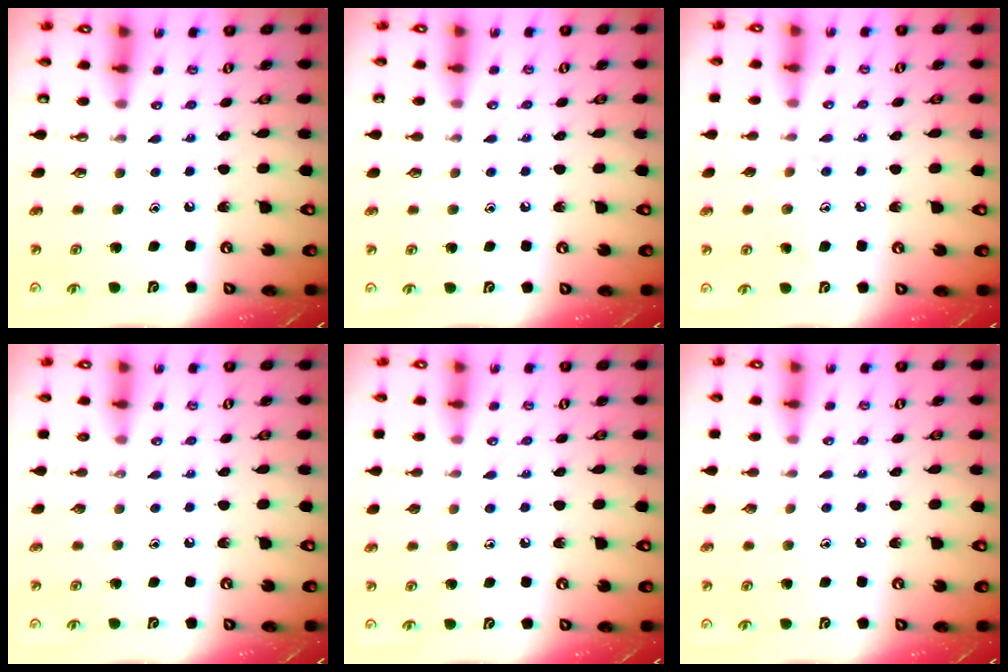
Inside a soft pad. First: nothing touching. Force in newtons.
{"total": 2.7, "press": 2.6, "slide": 0.3}
{"total": 7.0, "press": 7.0, "slide": 0.6}
{"total": 0.0}
{"total": 6.8, "press": 6.8, "slide": 0.6}
{"total": 4.5, "press": 4.5, "slide": 0.5}